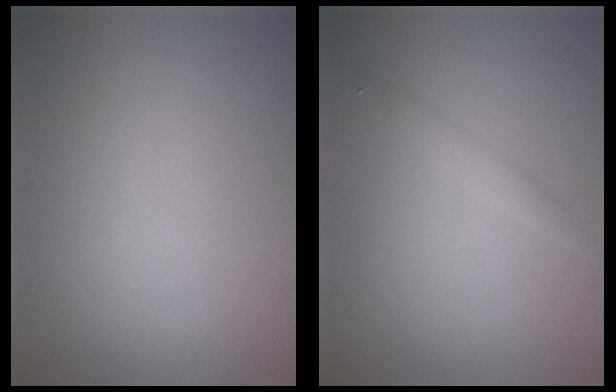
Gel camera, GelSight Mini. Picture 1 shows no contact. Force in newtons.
{"total": 1.3, "press": 1.3, "slide": 0.0}